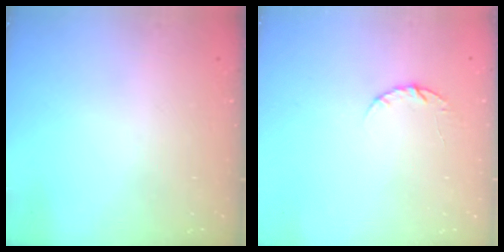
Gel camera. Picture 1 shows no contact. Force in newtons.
{"total": 4.4, "press": 4.4, "slide": 0.6}